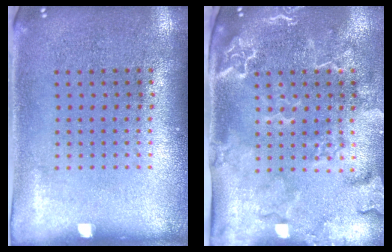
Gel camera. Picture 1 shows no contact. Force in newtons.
{"total": 2.8, "press": 2.5, "slide": 1.4}